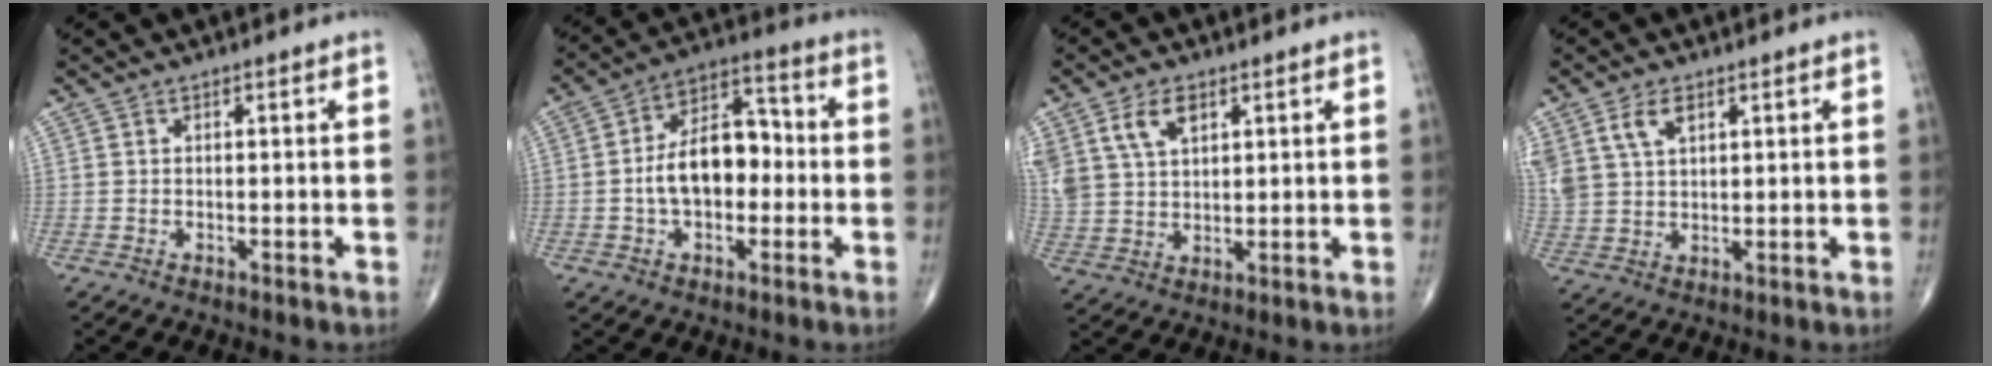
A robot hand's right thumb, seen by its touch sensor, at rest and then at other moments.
{"total": 13.8, "force": [-1.3, 8.4, 10.8], "torque": [-0.160, 0.042, -0.028]}
{"total": 9.4, "force": [4.6, 5.8, 5.8], "torque": [-0.112, -0.009, 0.097]}
{"total": 8.1, "force": [4.0, 4.9, 5.1], "torque": [-0.107, -0.005, 0.086]}